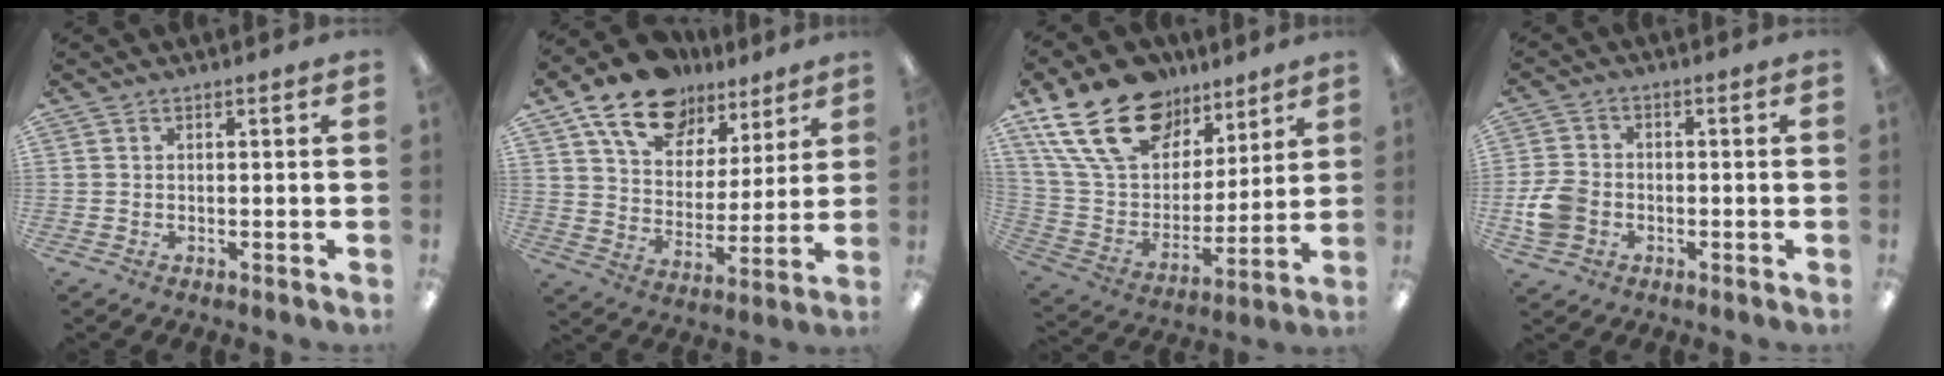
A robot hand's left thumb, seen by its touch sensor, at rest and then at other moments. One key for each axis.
{"total": 16.4, "fx": 11.5, "fy": 9.4, "fz": 7.0, "tx": -0.126, "ty": -0.062, "tz": 0.210}
{"total": 23.0, "fx": 14.0, "fy": 14.1, "fz": 11.6, "tx": -0.228, "ty": -0.063, "tz": 0.260}
{"total": 7.4, "fx": -2.0, "fy": 5.9, "fz": 4.0, "tx": -0.085, "ty": 0.018, "tz": -0.032}